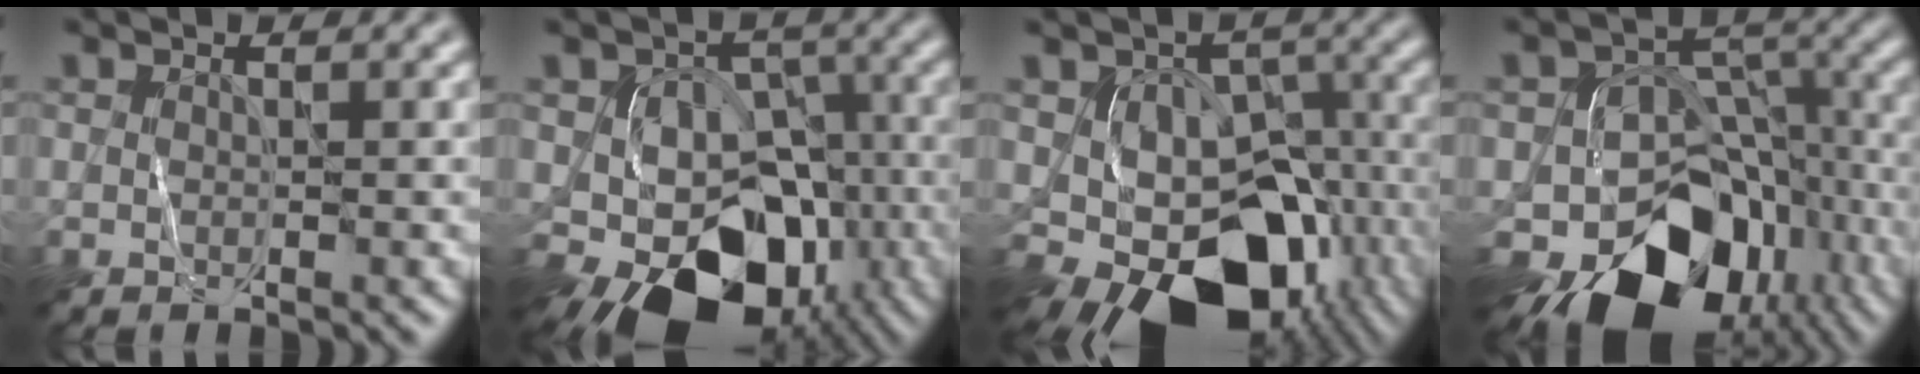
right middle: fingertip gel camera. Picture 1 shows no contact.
{"total": 10.6, "force": [-4.7, 7.5, 5.8], "torque": [-0.078, -0.014, -0.074]}
{"total": 12.5, "force": [-5.3, 8.4, 7.6], "torque": [-0.113, -0.017, -0.073]}
{"total": 12.8, "force": [-7.1, 8.6, 6.3], "torque": [-0.089, -0.010, -0.109]}